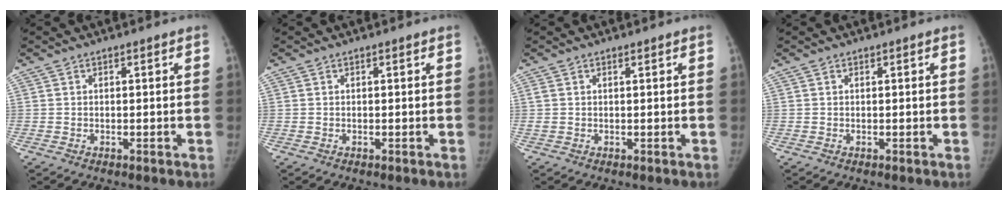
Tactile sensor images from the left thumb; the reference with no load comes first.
{"total": 0.0}
{"total": 1.3, "force": [0.5, 0.8, 0.9], "torque": [-0.022, 0.001, 0.016]}
{"total": 0.0}